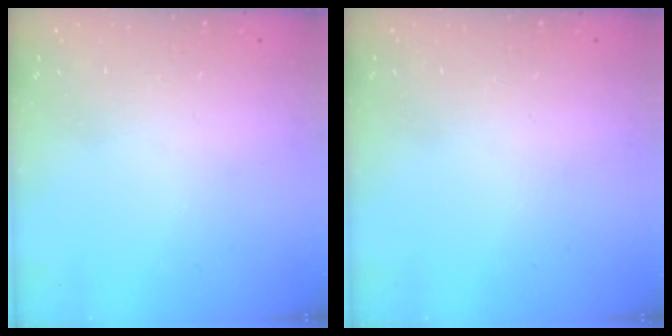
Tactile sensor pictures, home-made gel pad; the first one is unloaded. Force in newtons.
{"total": 0.0}